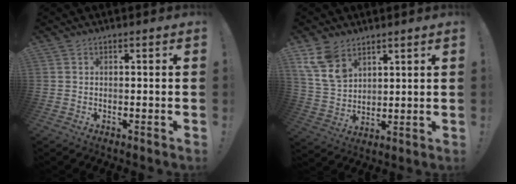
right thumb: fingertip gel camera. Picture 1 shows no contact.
{"total": 11.6, "force": [7.5, 7.2, 5.2], "torque": [-0.106, -0.031, 0.154]}